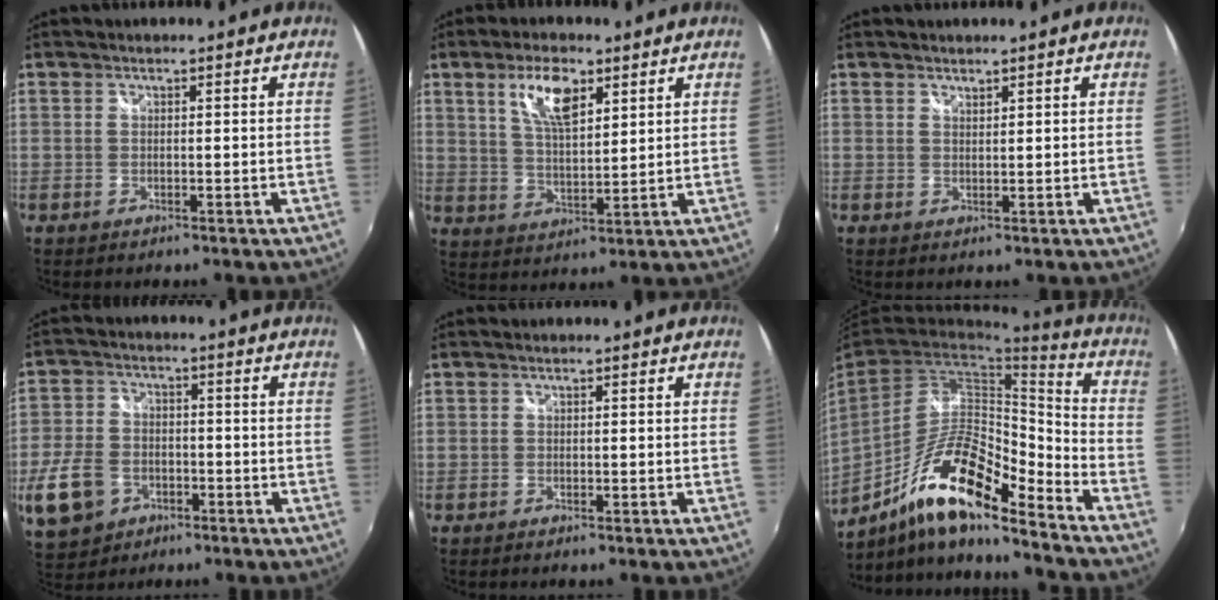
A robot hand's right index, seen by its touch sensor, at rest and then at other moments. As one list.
[{"total": 8.6, "force": [4.4, 3.4, 6.6], "torque": [-0.123, 0.008, 0.084]}, {"total": 1.0, "force": [1.0, 0.2, 0.2], "torque": [-0.002, 0.000, 0.017]}, {"total": 12.1, "force": [-4.7, 9.1, 6.4], "torque": [-0.169, 0.003, -0.079]}, {"total": 0.6, "force": [-0.3, 0.5, -0.1], "torque": [0.000, -0.001, -0.007]}, {"total": 17.1, "force": [-11.0, 3.9, 12.5], "torque": [-0.235, -0.006, -0.209]}]